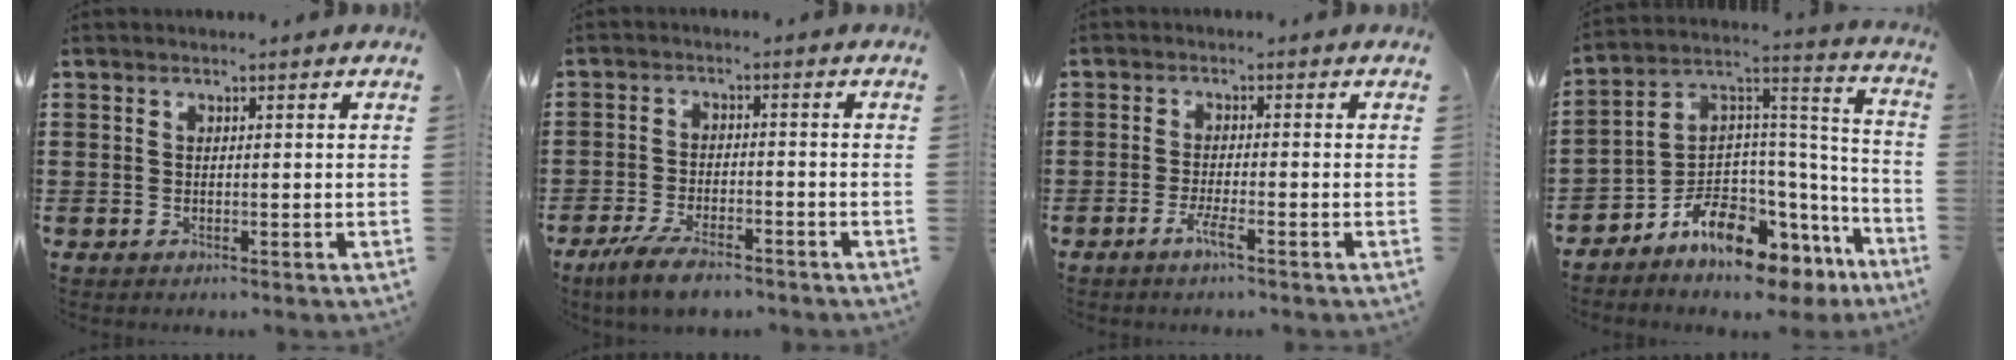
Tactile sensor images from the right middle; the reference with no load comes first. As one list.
[{"total": 5.3, "force": [-4.2, 1.2, 3.0], "torque": [-0.069, -0.006, -0.082]}, {"total": 2.9, "force": [-1.6, 0.2, 2.3], "torque": [-0.055, -0.004, -0.034]}, {"total": 7.7, "force": [-6.6, 2.8, 2.8], "torque": [-0.068, -0.006, -0.131]}]